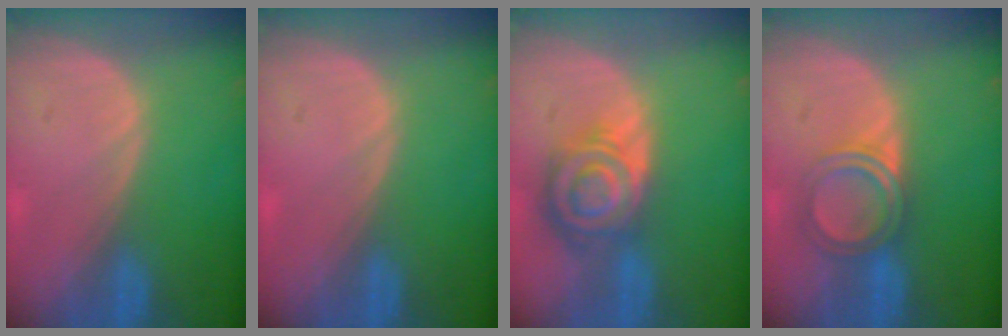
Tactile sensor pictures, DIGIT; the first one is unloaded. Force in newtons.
{"total": 0.0}
{"total": 8.6, "press": 7.5, "slide": 4.3}
{"total": 4.8, "press": 4.6, "slide": 1.4}